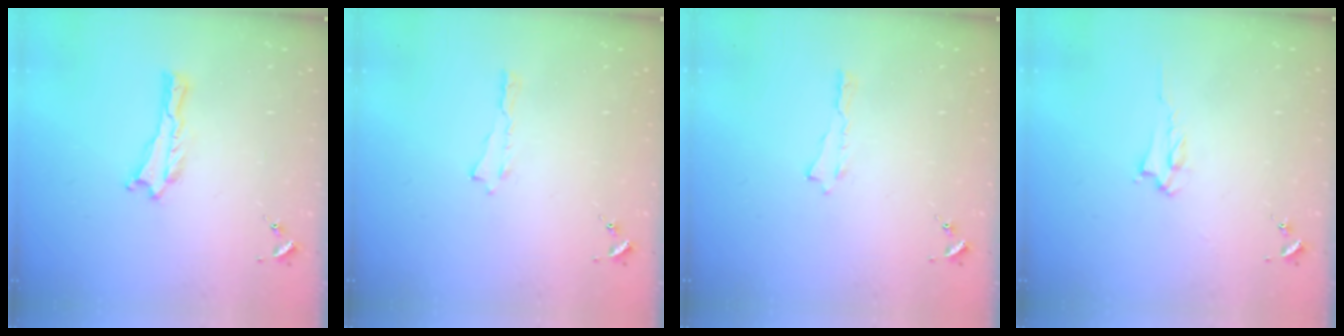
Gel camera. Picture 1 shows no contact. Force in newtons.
{"total": 0.0}
{"total": 0.0}
{"total": 2.0, "press": 1.9, "slide": 0.3}